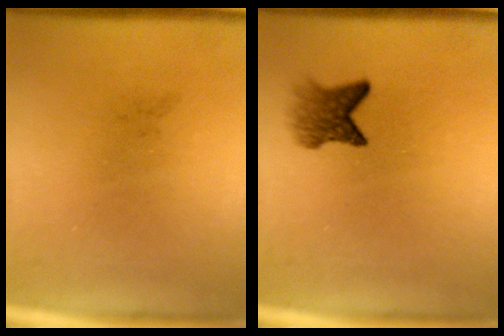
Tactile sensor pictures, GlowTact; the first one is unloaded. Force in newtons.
{"total": 3.7}